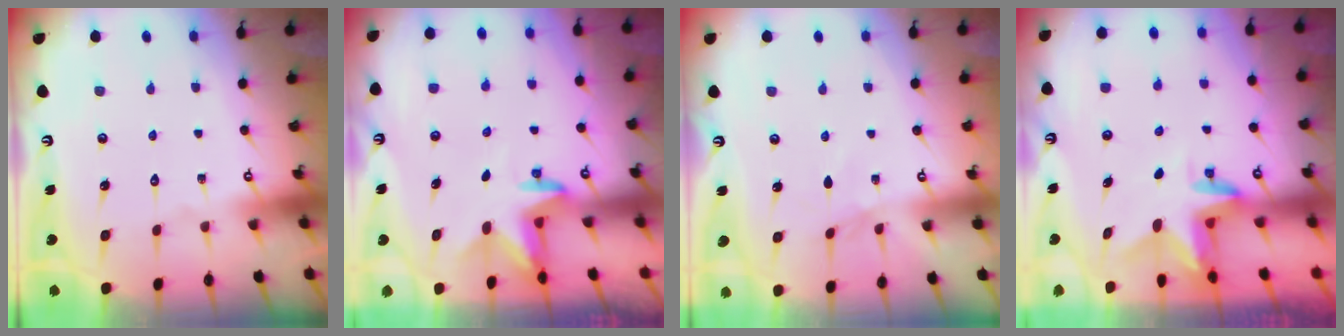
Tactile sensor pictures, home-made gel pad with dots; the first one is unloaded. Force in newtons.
{"total": 2.9, "press": 2.8, "slide": 0.7}
{"total": 2.6, "press": 2.5, "slide": 0.4}
{"total": 2.9, "press": 2.9, "slide": 0.2}